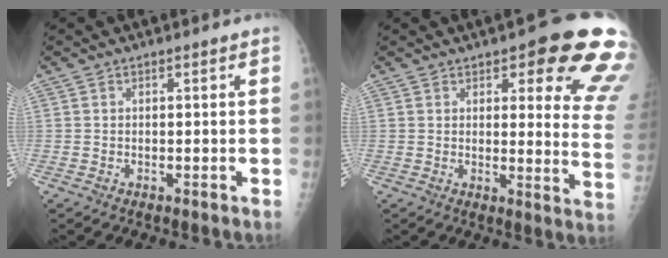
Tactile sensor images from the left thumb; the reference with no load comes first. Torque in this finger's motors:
{"motor_torque": [2.53, 2.47, 1.37, -1.40, 0.11]}